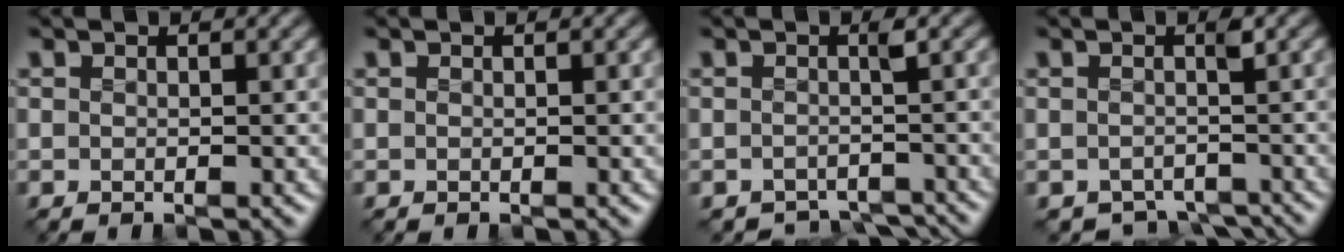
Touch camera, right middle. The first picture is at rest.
{"total": 0.0}
{"total": 3.1, "force": [-2.9, 0.9, 1.0], "torque": [-0.003, -0.013, -0.047]}
{"total": 2.9, "force": [-2.4, 1.2, 1.2], "torque": [-0.005, -0.013, -0.042]}